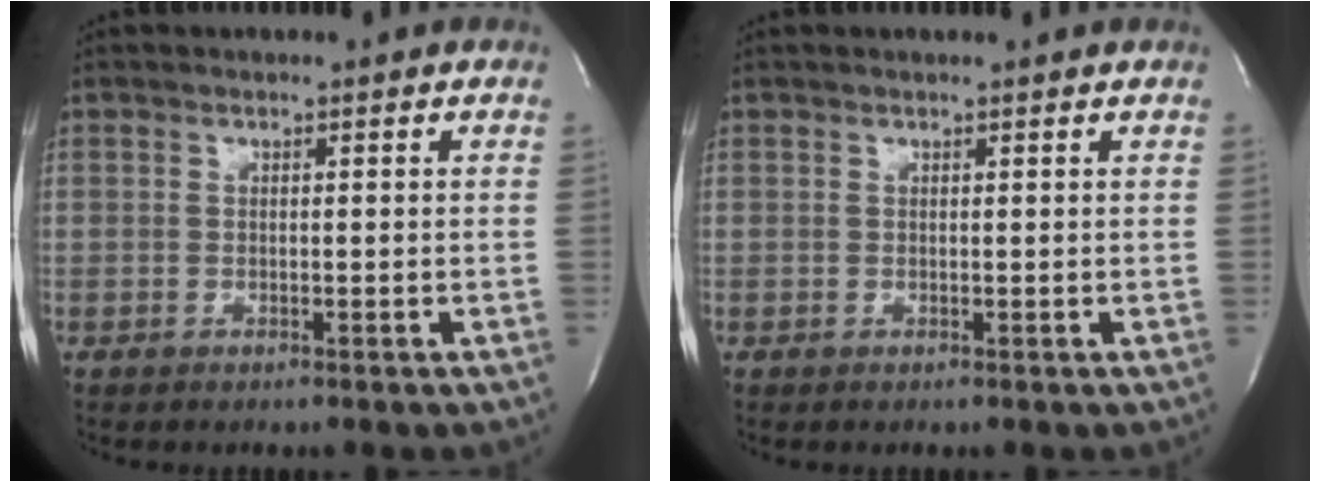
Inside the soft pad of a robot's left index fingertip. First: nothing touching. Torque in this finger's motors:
{"motor_torque": [0.12, -0.26, 0.06, 0.01]}